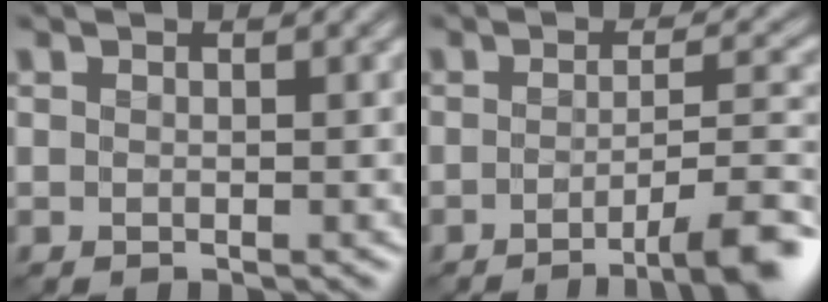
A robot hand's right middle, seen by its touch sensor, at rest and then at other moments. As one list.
[{"total": 6.9, "force": [-3.6, 1.4, 5.8], "torque": [-0.069, 0.006, -0.056]}]